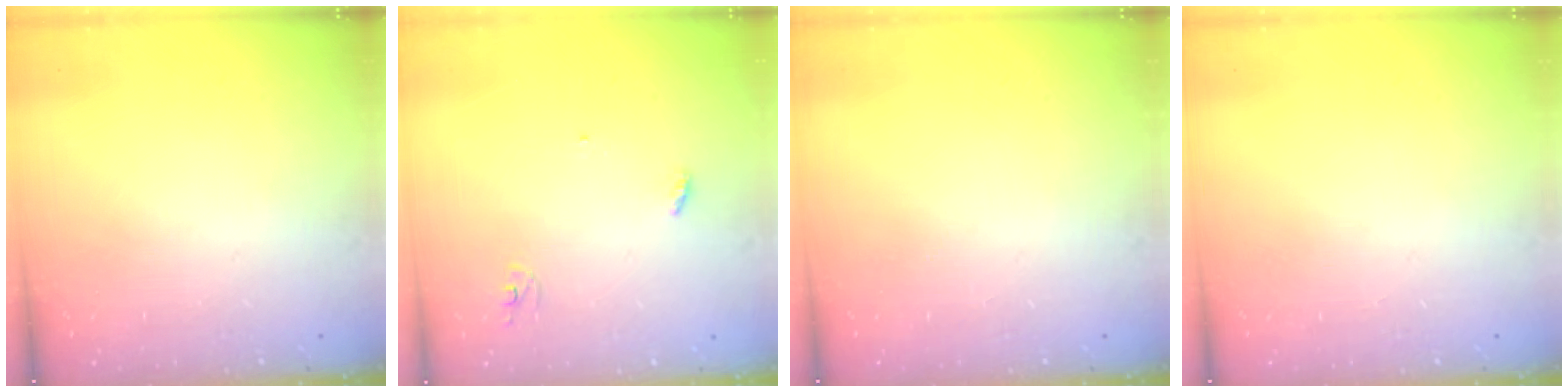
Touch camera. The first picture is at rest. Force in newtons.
{"total": 2.9, "press": 2.9, "slide": 0.2}
{"total": 0.0}
{"total": 0.0}